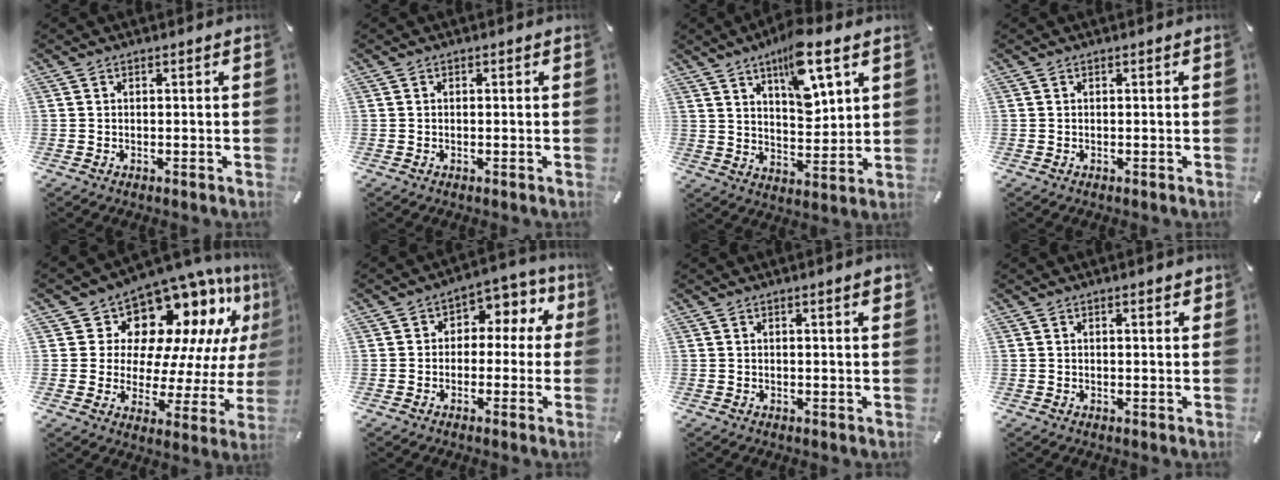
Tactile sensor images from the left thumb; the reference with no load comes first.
{"total": 0.0}
{"total": 11.8, "force": [7.7, 4.4, 7.9], "torque": [-0.117, -0.041, 0.129]}
{"total": 0.0}
{"total": 14.8, "force": [10.7, 8.4, 6.0], "torque": [-0.091, -0.116, 0.180]}
{"total": 7.0, "force": [0.4, 5.6, 4.1], "torque": [-0.051, 0.008, 0.000]}
{"total": 1.9, "force": [1.0, 0.2, 1.6], "torque": [-0.033, 0.002, 0.016]}
{"total": 1.2, "force": [0.8, 0.5, 0.8], "torque": [-0.016, 0.003, 0.014]}